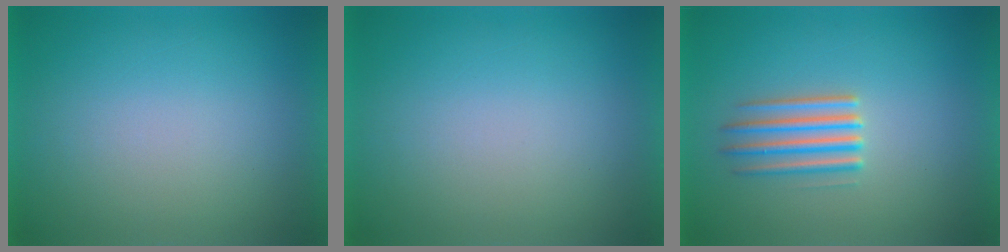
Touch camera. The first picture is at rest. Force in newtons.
{"total": 1.0}
{"total": 2.7}